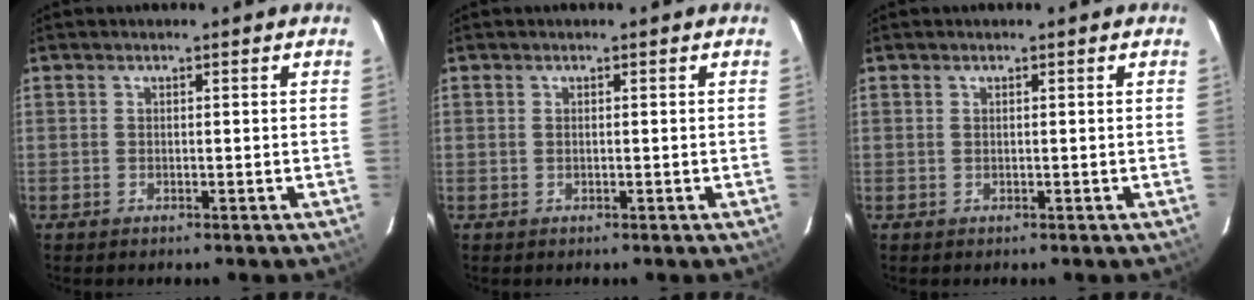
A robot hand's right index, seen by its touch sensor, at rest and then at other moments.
{"total": 0.0}
{"total": 0.0}